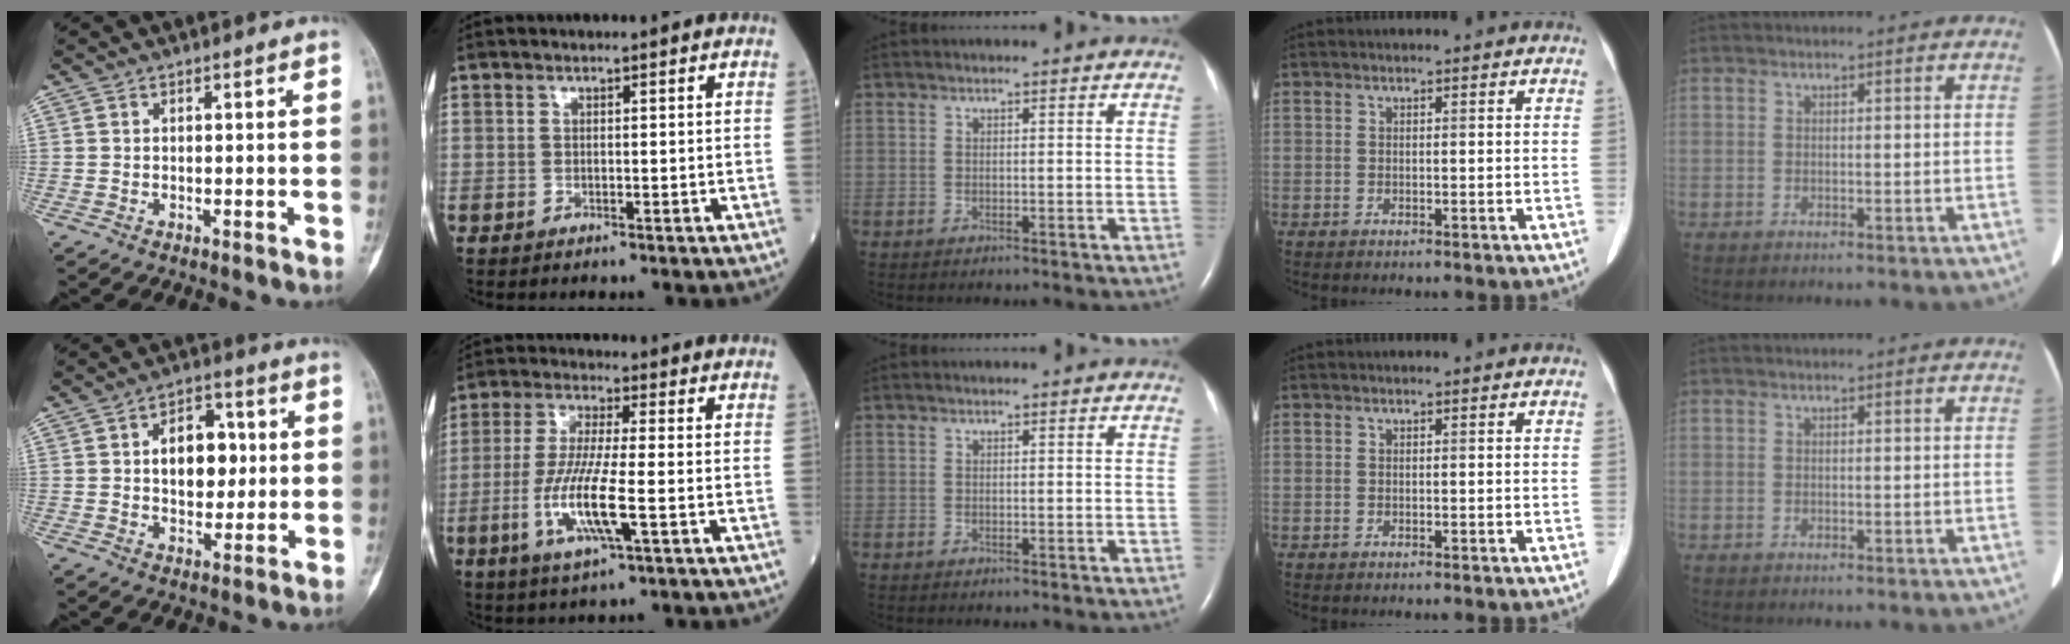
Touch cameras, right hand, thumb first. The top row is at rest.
{"thumb": {"total": 10.3, "force": [1.4, 6.7, 7.7], "torque": [-0.079, 0.005, 0.022]}, "index": {"total": 10.2, "force": [-2.9, 0.6, 9.8], "torque": [-0.202, -0.014, -0.058]}}